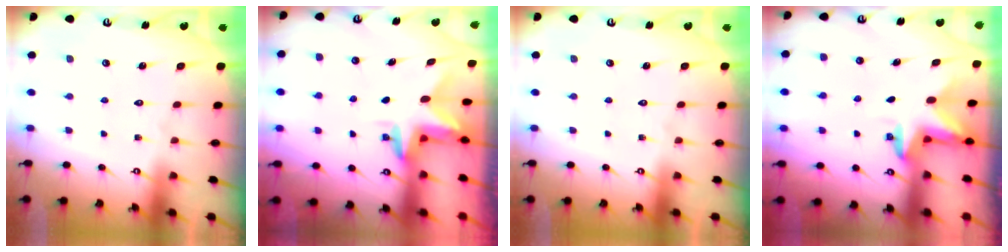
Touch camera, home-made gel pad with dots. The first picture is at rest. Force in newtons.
{"total": 2.9, "press": 2.9, "slide": 0.2}
{"total": 0.0}
{"total": 3.1, "press": 3.1, "slide": 0.1}